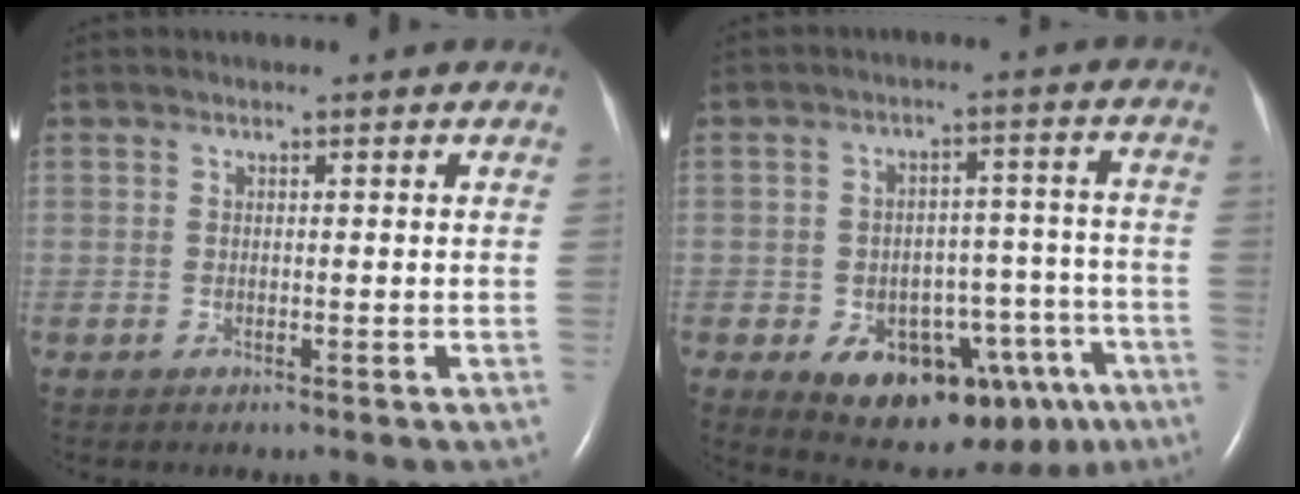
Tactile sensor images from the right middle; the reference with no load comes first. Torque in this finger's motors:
{"motor_torque": [1.15, -0.99, 0.28, 0.07]}